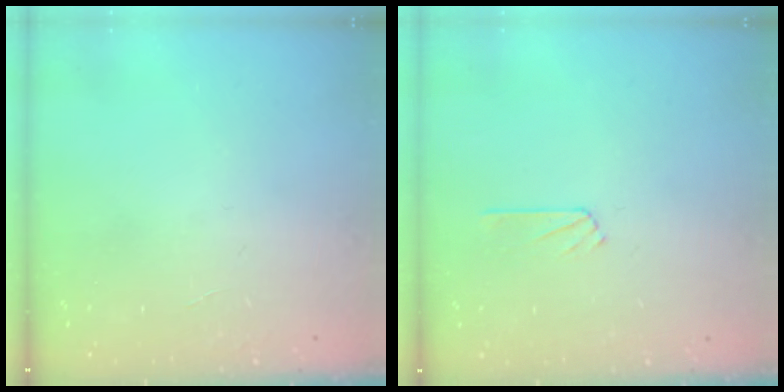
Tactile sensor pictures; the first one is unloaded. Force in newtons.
{"total": 2.5, "press": 2.5, "slide": 0.2}